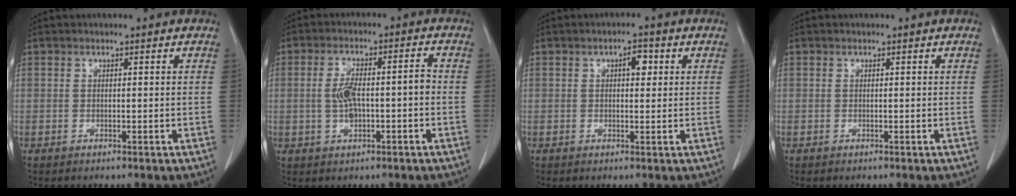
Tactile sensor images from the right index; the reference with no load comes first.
{"total": 6.1, "force": [-0.8, 2.0, 5.7], "torque": [-0.114, 0.021, -0.010]}
{"total": 3.6, "force": [1.3, 1.7, 2.9], "torque": [-0.042, 0.008, 0.017]}
{"total": 0.0}